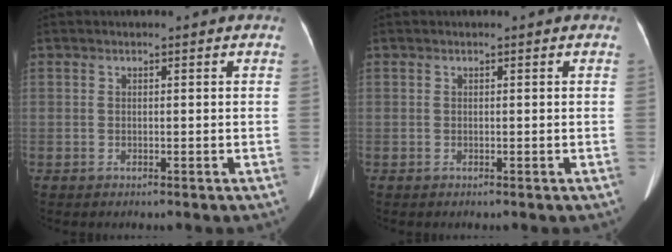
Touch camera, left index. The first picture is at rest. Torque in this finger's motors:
{"motor_torque": [0.01, 0.00, 0.00, 0.00]}